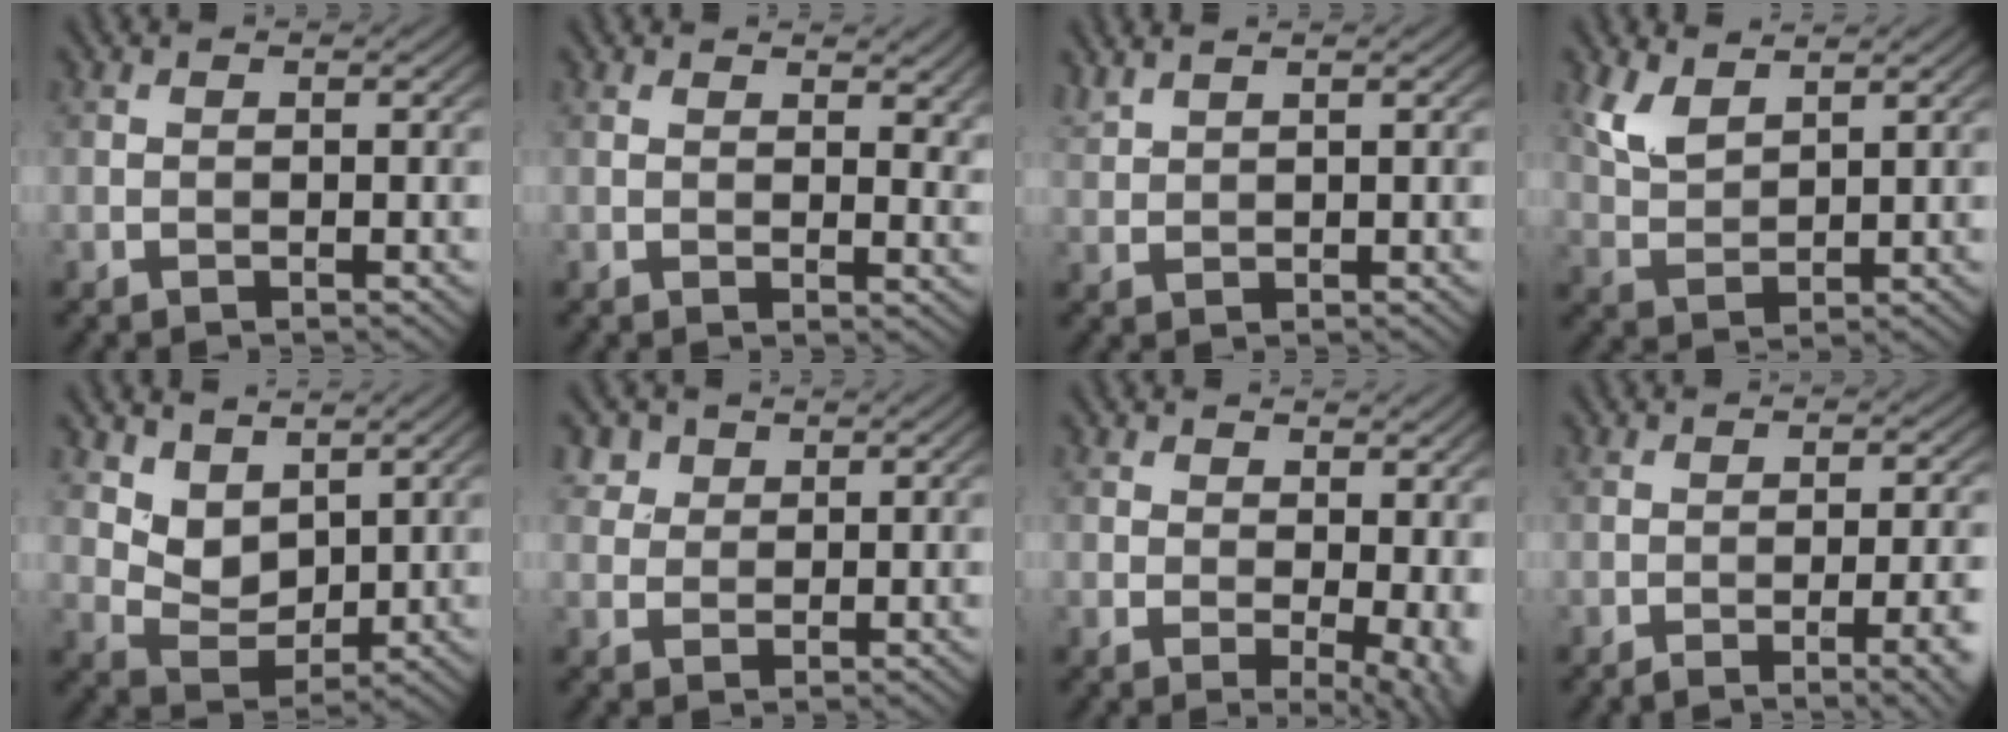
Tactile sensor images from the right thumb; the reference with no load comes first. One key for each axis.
{"total": 3.9, "fx": 2.4, "fy": 1.8, "fz": 2.4, "tx": -0.035, "ty": -0.001, "tz": 0.043}
{"total": 1.8, "fx": 1.6, "fy": 0.2, "fz": 0.6, "tx": -0.022, "ty": 0.005, "tz": 0.041}
{"total": 4.6, "fx": 2.9, "fy": 2.0, "fz": 2.8, "tx": -0.077, "ty": 0.001, "tz": 0.067}
{"total": 5.6, "fx": 3.6, "fy": 3.5, "fz": 2.5, "tx": -0.074, "ty": -0.021, "tz": 0.072}
{"total": 3.4, "fx": 2.1, "fy": 2.4, "fz": 1.1, "tx": -0.034, "ty": -0.008, "tz": 0.053}
{"total": 7.1, "fx": 1.2, "fy": 3.5, "fz": 6.0, "tx": -0.082, "ty": -0.007, "tz": 0.030}
{"total": 5.3, "fx": -2.6, "fy": 1.2, "fz": 4.5, "tx": -0.058, "ty": 0.005, "tz": -0.036}